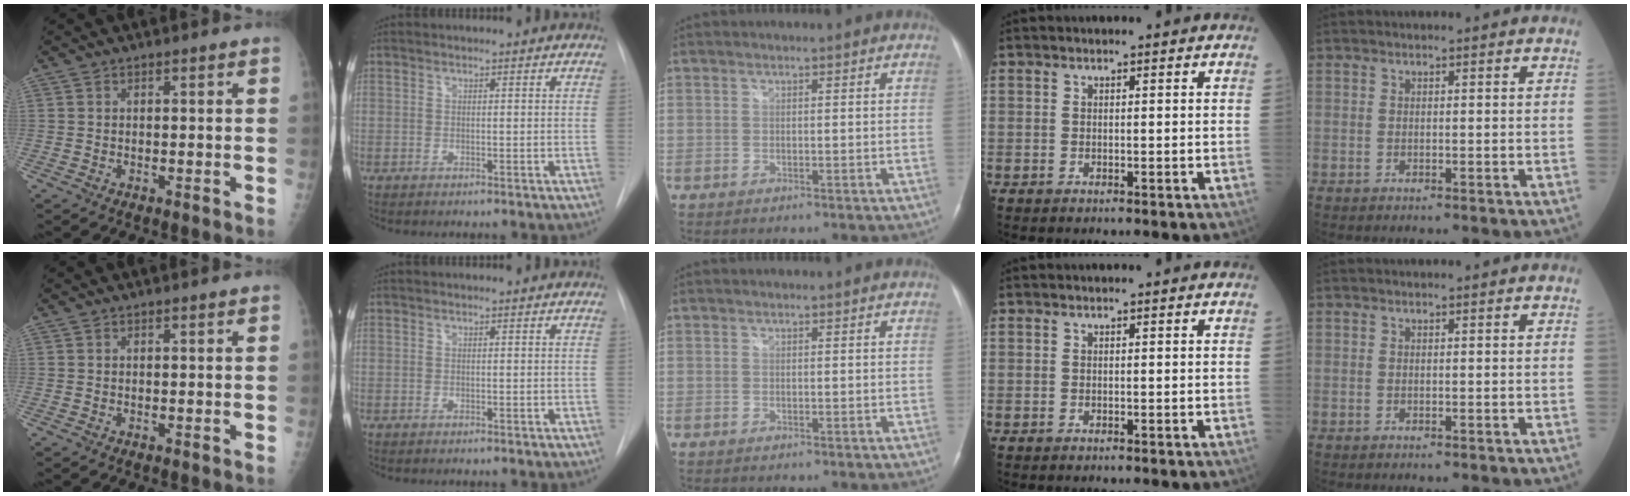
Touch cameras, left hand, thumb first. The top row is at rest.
{}